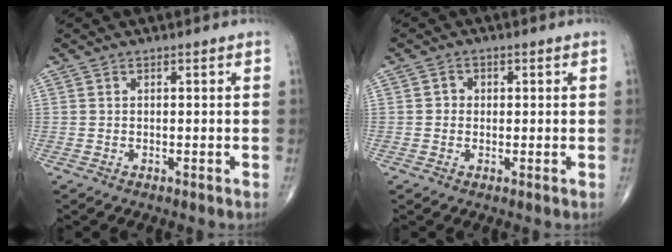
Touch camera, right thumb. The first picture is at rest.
{"total": 1.9, "force": [0.1, 1.8, 0.7], "torque": [0.001, 0.004, -0.002]}